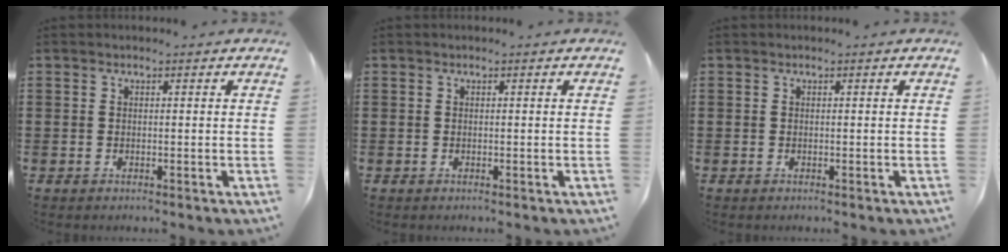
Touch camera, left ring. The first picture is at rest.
{"total": 0.0}
{"total": 0.0}